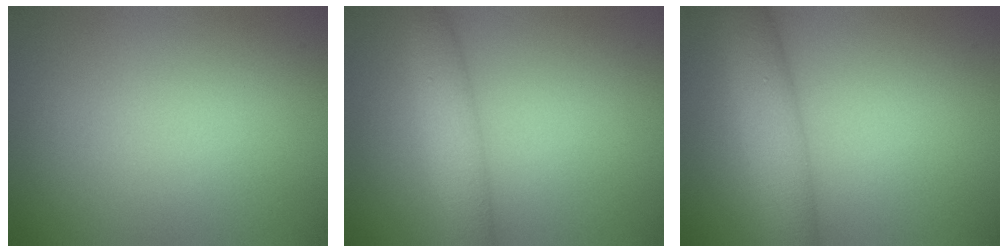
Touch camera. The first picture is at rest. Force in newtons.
{"total": 3.9, "press": 3.9, "slide": 0.1}
{"total": 5.4, "press": 5.4, "slide": 0.2}